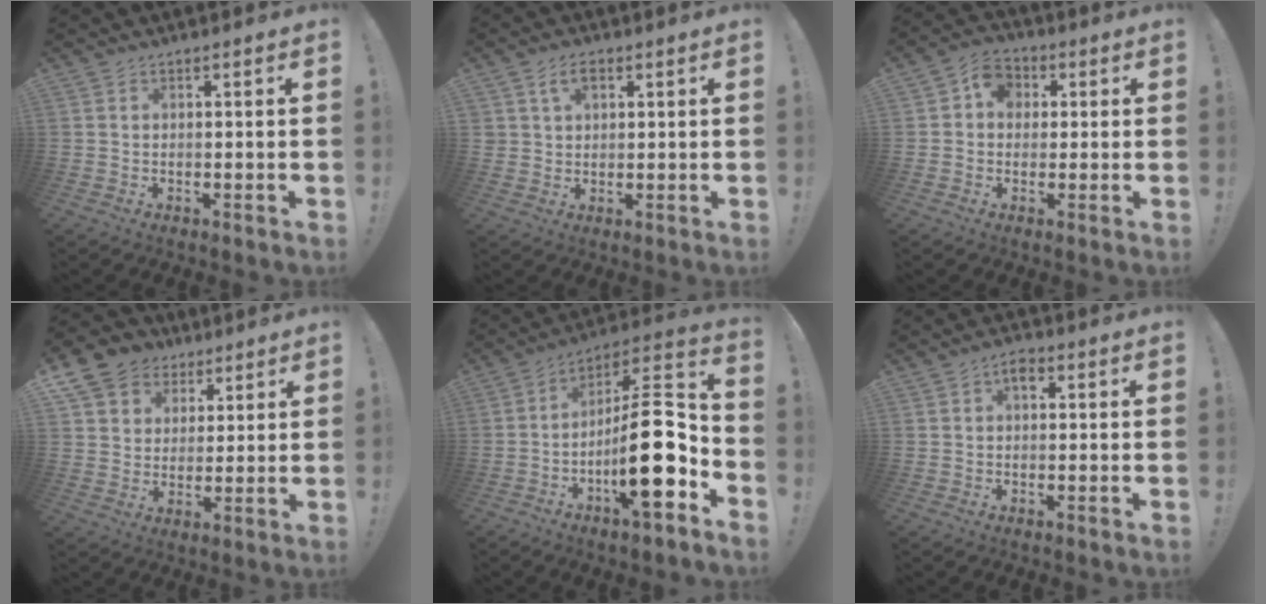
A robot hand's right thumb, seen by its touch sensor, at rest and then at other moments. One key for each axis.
{"total": 5.0, "fx": 2.4, "fy": 3.4, "fz": 2.8, "tx": -0.051, "ty": 0.002, "tz": 0.044}
{"total": 7.1, "fx": 1.1, "fy": 6.1, "fz": 3.4, "tx": -0.051, "ty": 0.009, "tz": 0.022}
{"total": 10.9, "fx": 5.4, "fy": 8.9, "fz": 3.3, "tx": -0.049, "ty": -0.031, "tz": 0.110}
{"total": 21.0, "fx": -5.5, "fy": 6.5, "fz": 19.2, "tx": -0.314, "ty": 0.029, "tz": -0.085}
{"total": 3.3, "fx": 0.7, "fy": 1.9, "fz": 2.6, "tx": -0.042, "ty": 0.007, "tz": 0.009}